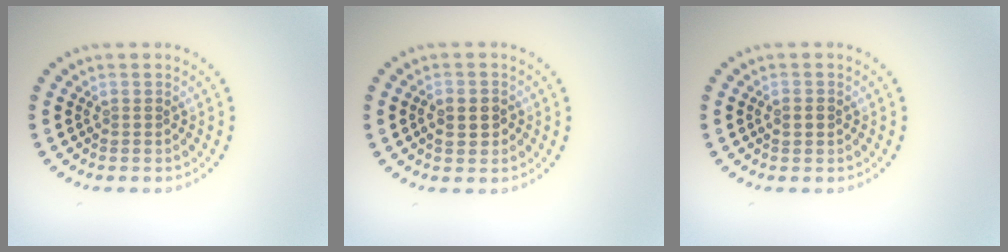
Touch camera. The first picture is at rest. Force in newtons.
{"total": 2.4, "press": 2.4, "slide": 0.2}
{"total": 1.4, "press": 1.4, "slide": 0.1}